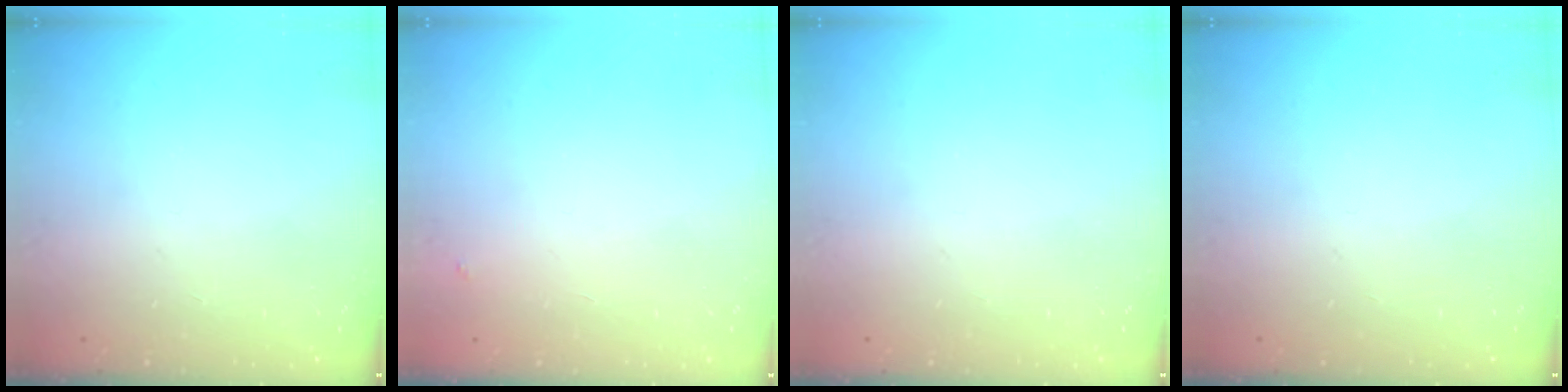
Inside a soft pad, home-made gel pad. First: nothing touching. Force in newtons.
{"total": 3.8, "press": 3.8, "slide": 0.2}
{"total": 0.0}
{"total": 0.0}